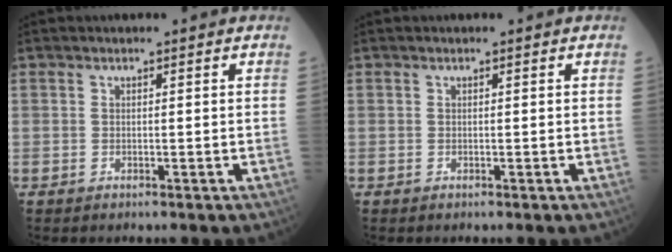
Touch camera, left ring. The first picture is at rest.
{"total": 0.0}